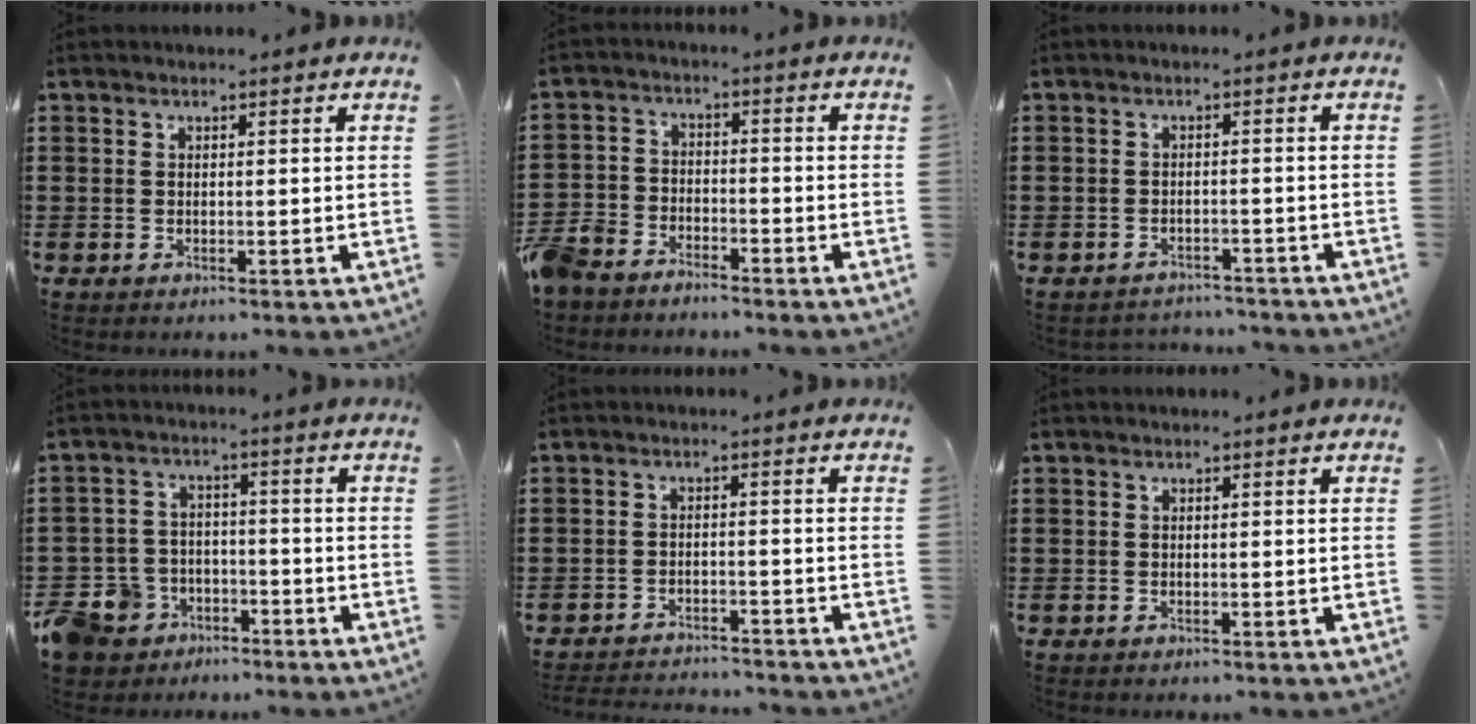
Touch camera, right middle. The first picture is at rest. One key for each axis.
{"total": 5.4, "fx": -5.1, "fy": 1.7, "fz": 0.8, "tx": -0.045, "ty": 0.000, "tz": -0.112}
{"total": 2.1, "fx": -2.0, "fy": 0.3, "fz": -0.2, "tx": -0.003, "ty": 0.000, "tz": -0.046}
{"total": 7.8, "fx": -5.9, "fy": 4.9, "fz": 1.5, "tx": -0.072, "ty": 0.018, "tz": -0.123}
{"total": 2.9, "fx": -2.9, "fy": 0.2, "fz": 0.0, "tx": -0.006, "ty": 0.000, "tz": -0.062}
{"total": 0.0}